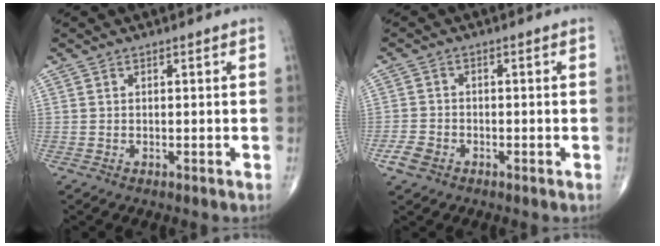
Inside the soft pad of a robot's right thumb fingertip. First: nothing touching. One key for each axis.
{"total": 3.3, "fx": -1.8, "fy": 2.2, "fz": 1.6, "tx": -0.032, "ty": 0.006, "tz": -0.034}